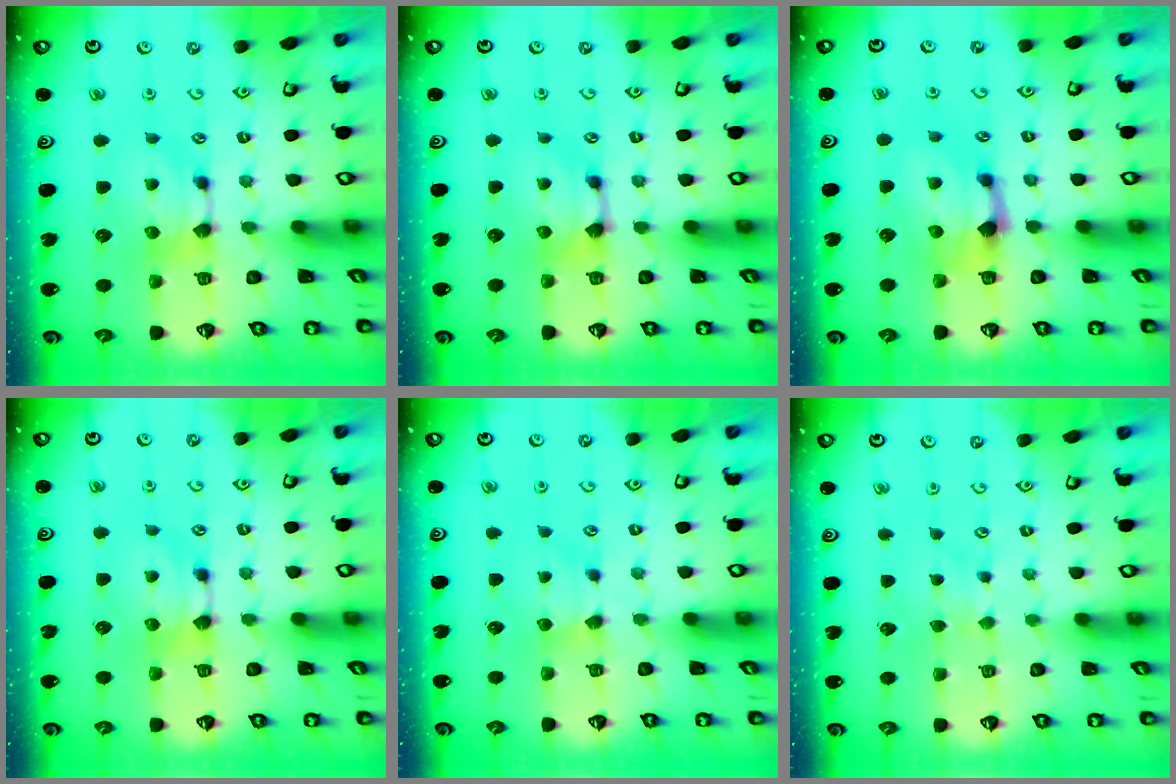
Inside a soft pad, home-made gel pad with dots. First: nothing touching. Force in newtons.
{"total": 0.9, "press": 0.6, "slide": 0.6}
{"total": 2.1, "press": 1.6, "slide": 1.4}
{"total": 0.0}
{"total": 1.4, "press": 1.4, "slide": 0.3}
{"total": 2.5, "press": 2.5, "slide": 0.5}